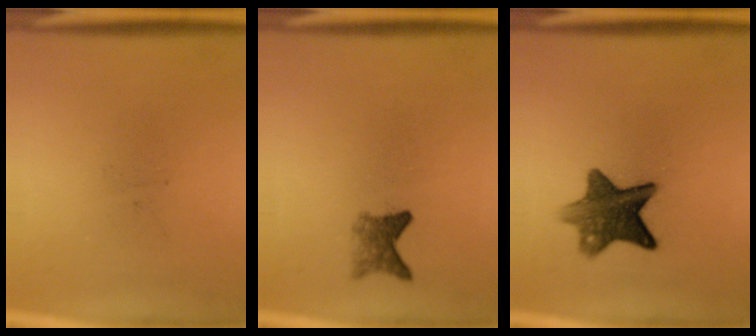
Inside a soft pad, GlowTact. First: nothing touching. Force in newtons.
{"total": 2.7}
{"total": 9.1}